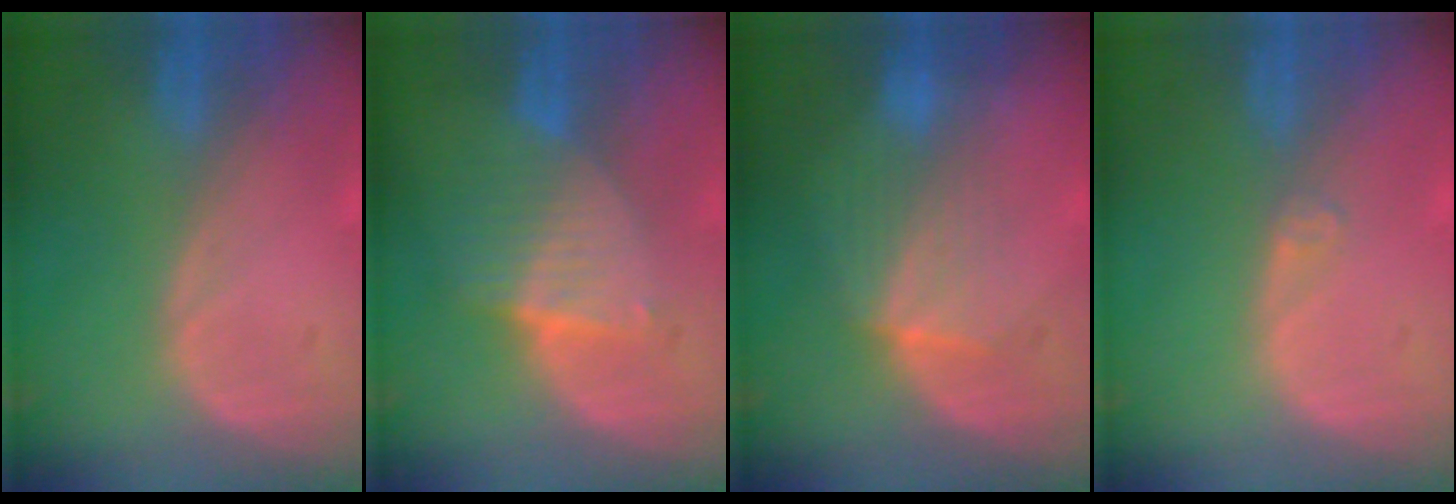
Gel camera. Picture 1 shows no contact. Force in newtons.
{"total": 6.6, "press": 5.9, "slide": 2.9}
{"total": 4.9, "press": 4.7, "slide": 1.2}
{"total": 1.1, "press": 0.8, "slide": 0.7}